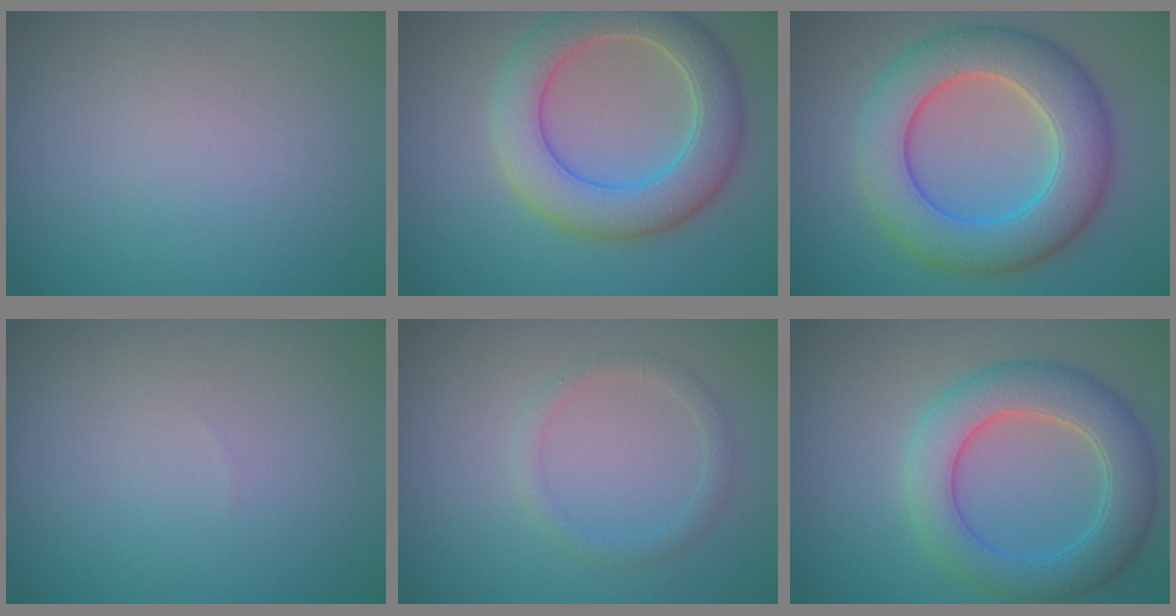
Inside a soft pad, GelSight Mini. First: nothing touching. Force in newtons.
{"total": 6.9, "press": 6.9, "slide": 0.8}
{"total": 8.6, "press": 8.6, "slide": 0.1}
{"total": 0.0}
{"total": 1.4, "press": 1.4, "slide": 0.1}
{"total": 6.1, "press": 6.1, "slide": 0.2}